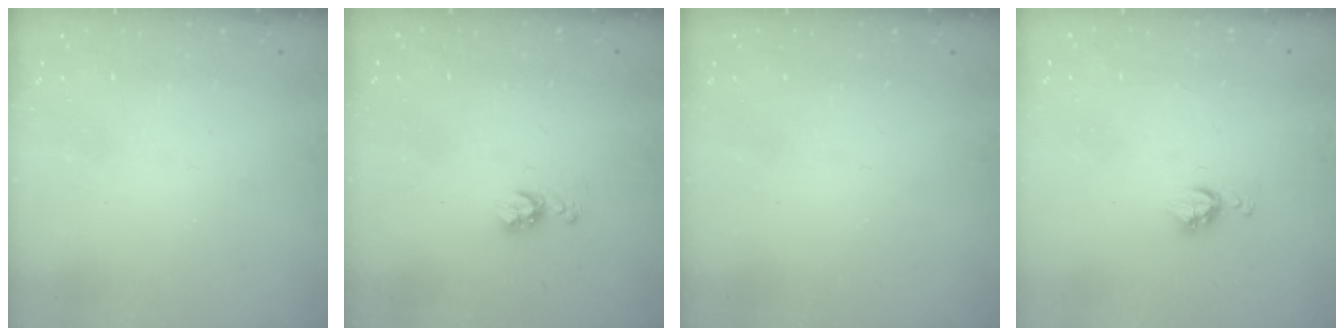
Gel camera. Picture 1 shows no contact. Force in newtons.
{"total": 5.2, "press": 5.1, "slide": 0.6}
{"total": 0.0}
{"total": 5.0, "press": 4.9, "slide": 0.7}